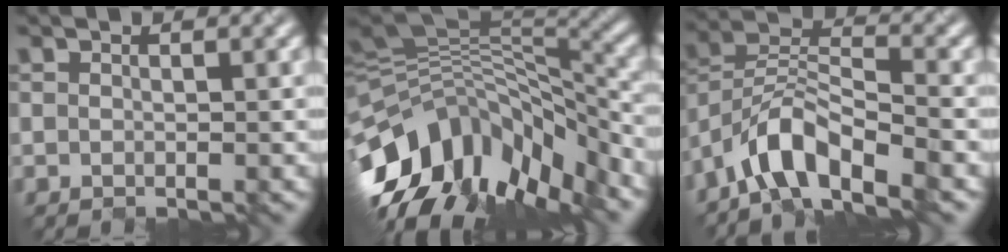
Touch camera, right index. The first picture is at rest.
{"total": 12.9, "force": [-6.6, 6.4, 9.1], "torque": [-0.177, 0.023, -0.123]}
{"total": 6.7, "force": [-5.1, 2.2, 3.7], "torque": [-0.061, 0.005, -0.100]}